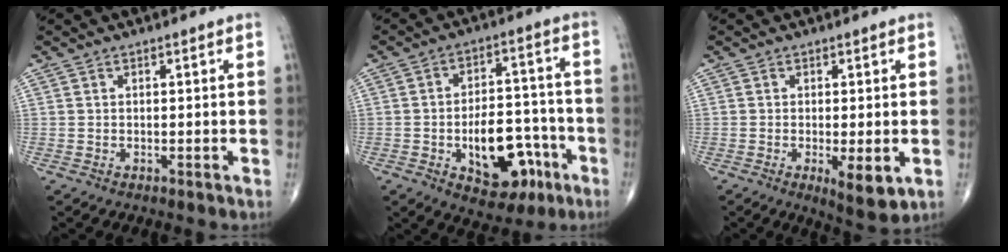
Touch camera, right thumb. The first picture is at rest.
{"total": 14.7, "force": [-5.4, 8.4, 10.7], "torque": [-0.122, 0.044, -0.070]}
{"total": 5.9, "force": [-1.6, 1.9, 5.4], "torque": [-0.085, -0.018, -0.021]}